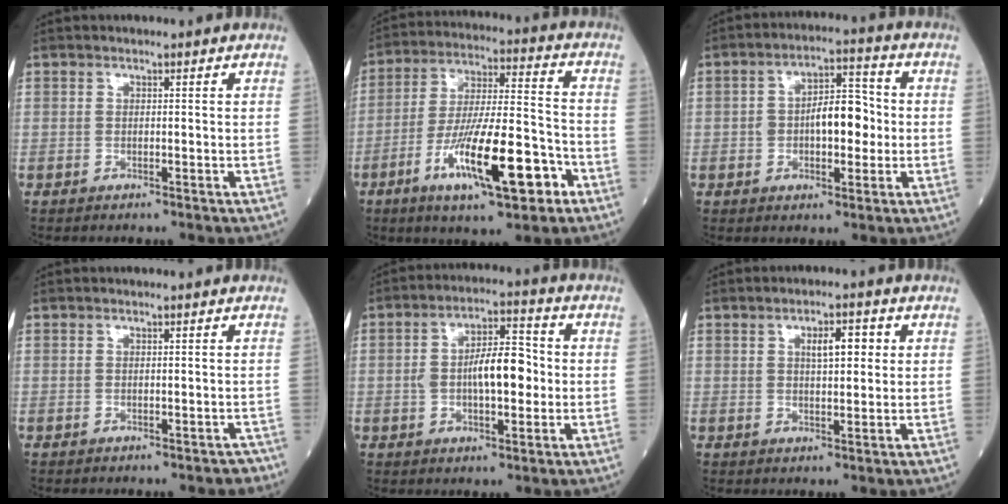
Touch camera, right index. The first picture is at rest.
{"total": 16.3, "force": [-7.2, 2.9, 14.3], "torque": [-0.259, -0.004, -0.116]}
{"total": 8.3, "force": [-0.6, 3.7, 7.4], "torque": [-0.124, 0.025, -0.009]}
{"total": 2.1, "force": [-1.7, 0.9, 0.8], "torque": [-0.003, 0.001, -0.018]}
{"total": 9.1, "force": [-0.5, 3.4, 8.4], "torque": [-0.149, 0.020, -0.009]}
{"total": 4.3, "force": [1.3, 1.4, 3.9], "torque": [-0.066, 0.009, 0.022]}